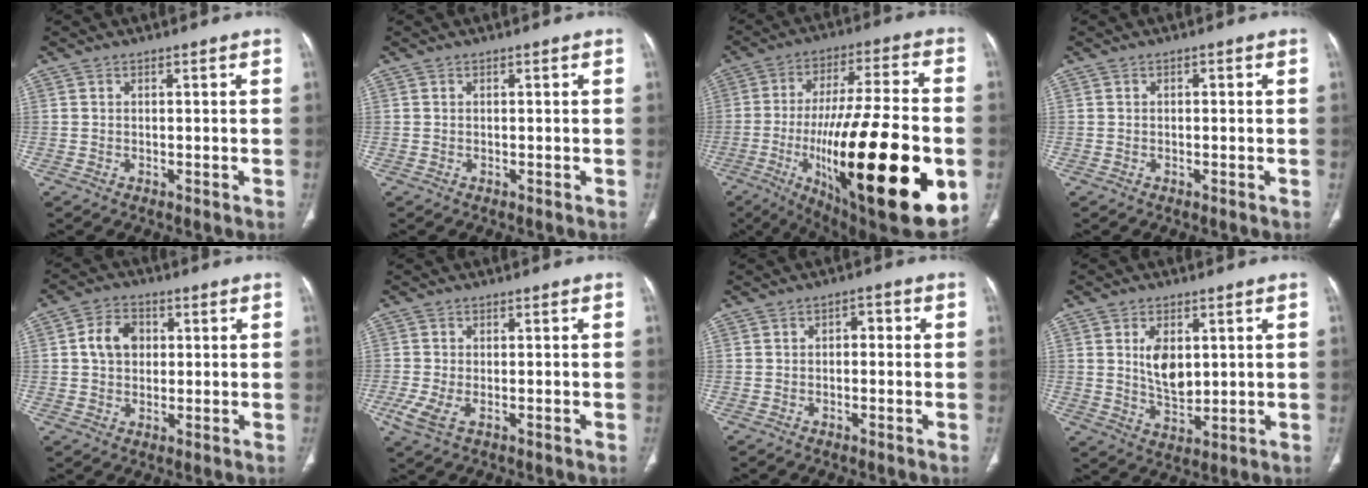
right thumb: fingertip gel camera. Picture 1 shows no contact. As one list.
[{"total": 0.0}, {"total": 36.1, "force": [-8.7, 10.3, 33.5], "torque": [-0.510, -0.014, -0.122]}, {"total": 0.8, "force": [0.1, 0.5, 0.6], "torque": [-0.008, 0.003, 0.001]}, {"total": 6.6, "force": [1.1, 5.2, 4.1], "torque": [-0.058, 0.008, 0.015]}, {"total": 4.2, "force": [-1.6, 1.8, 3.4], "torque": [-0.086, -0.007, -0.029]}, {"total": 2.4, "force": [0.1, 1.6, 1.8], "torque": [-0.015, 0.011, -0.006]}, {"total": 7.7, "force": [1.8, 4.5, 6.0], "torque": [-0.087, -0.015, 0.042]}]